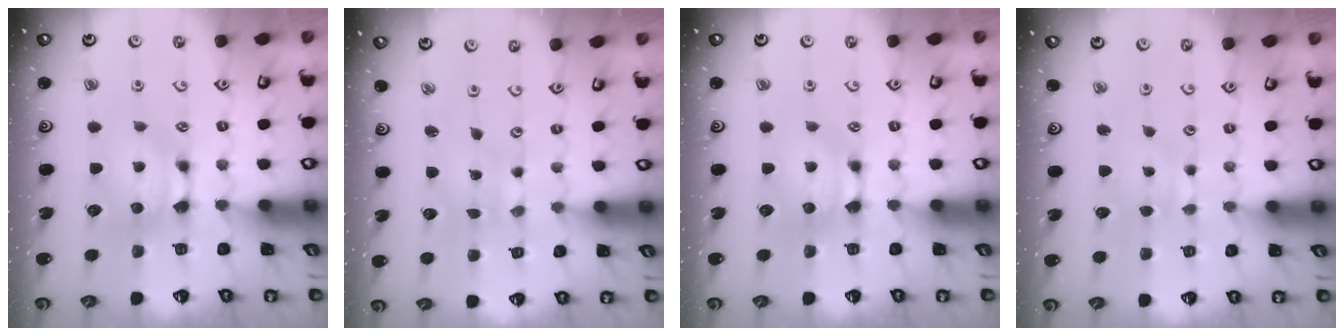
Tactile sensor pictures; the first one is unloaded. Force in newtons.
{"total": 5.9, "press": 5.9, "slide": 0.3}
{"total": 0.0}
{"total": 2.8, "press": 2.7, "slide": 0.4}